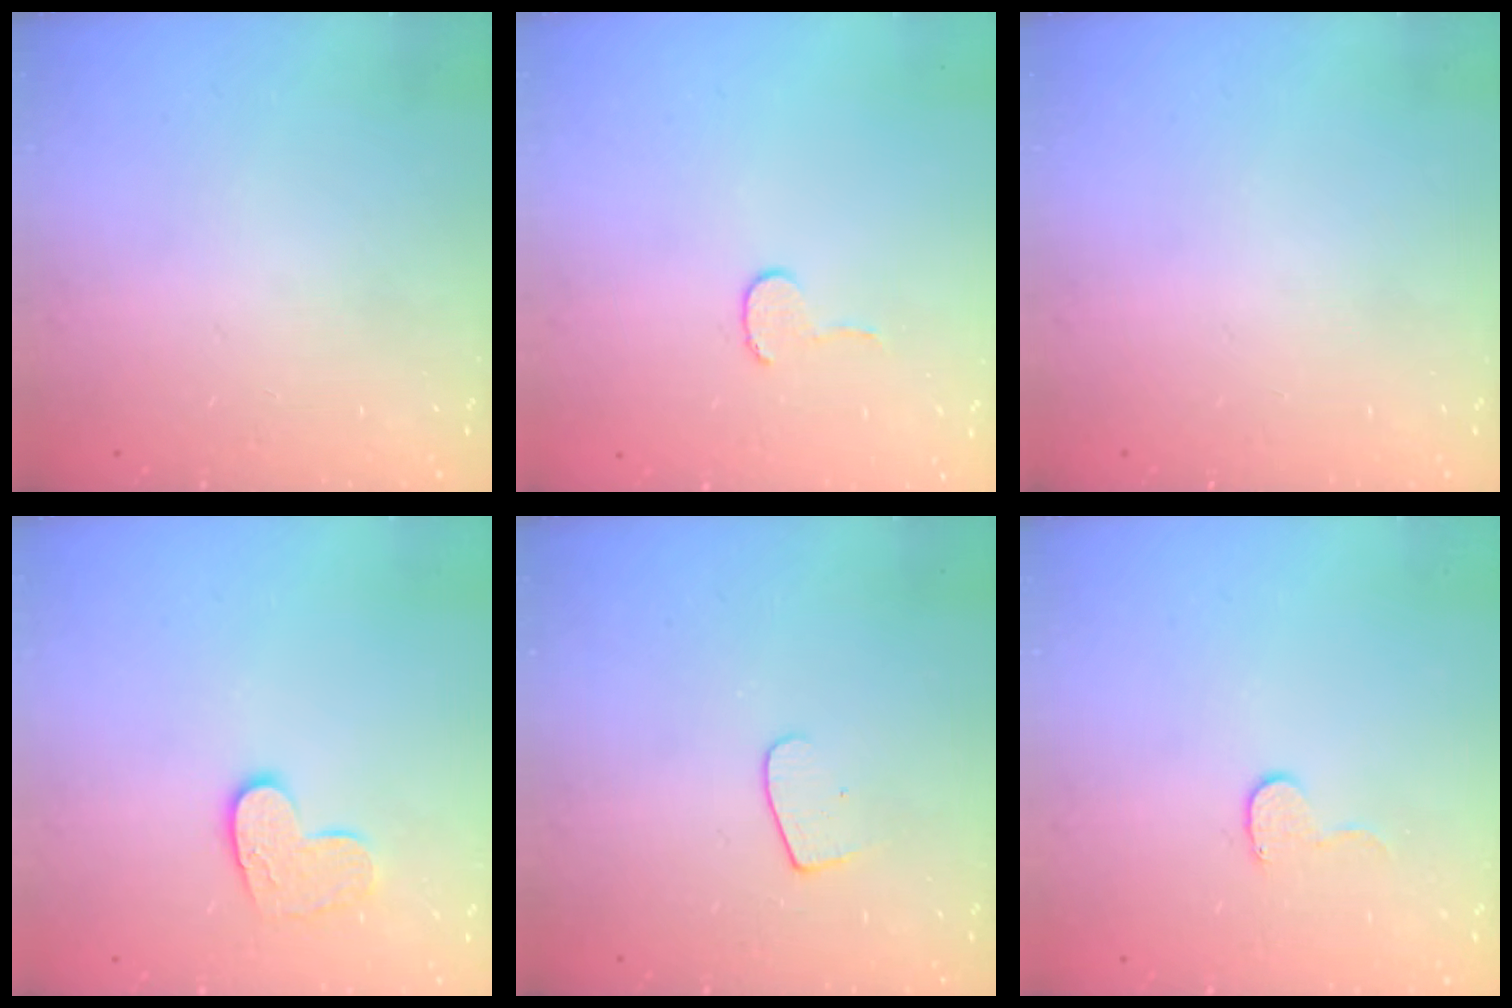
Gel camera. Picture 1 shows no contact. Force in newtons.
{"total": 3.9, "press": 3.9, "slide": 0.3}
{"total": 0.0}
{"total": 9.5, "press": 9.5, "slide": 0.6}
{"total": 5.0, "press": 5.0, "slide": 0.4}
{"total": 4.9, "press": 4.9, "slide": 0.4}